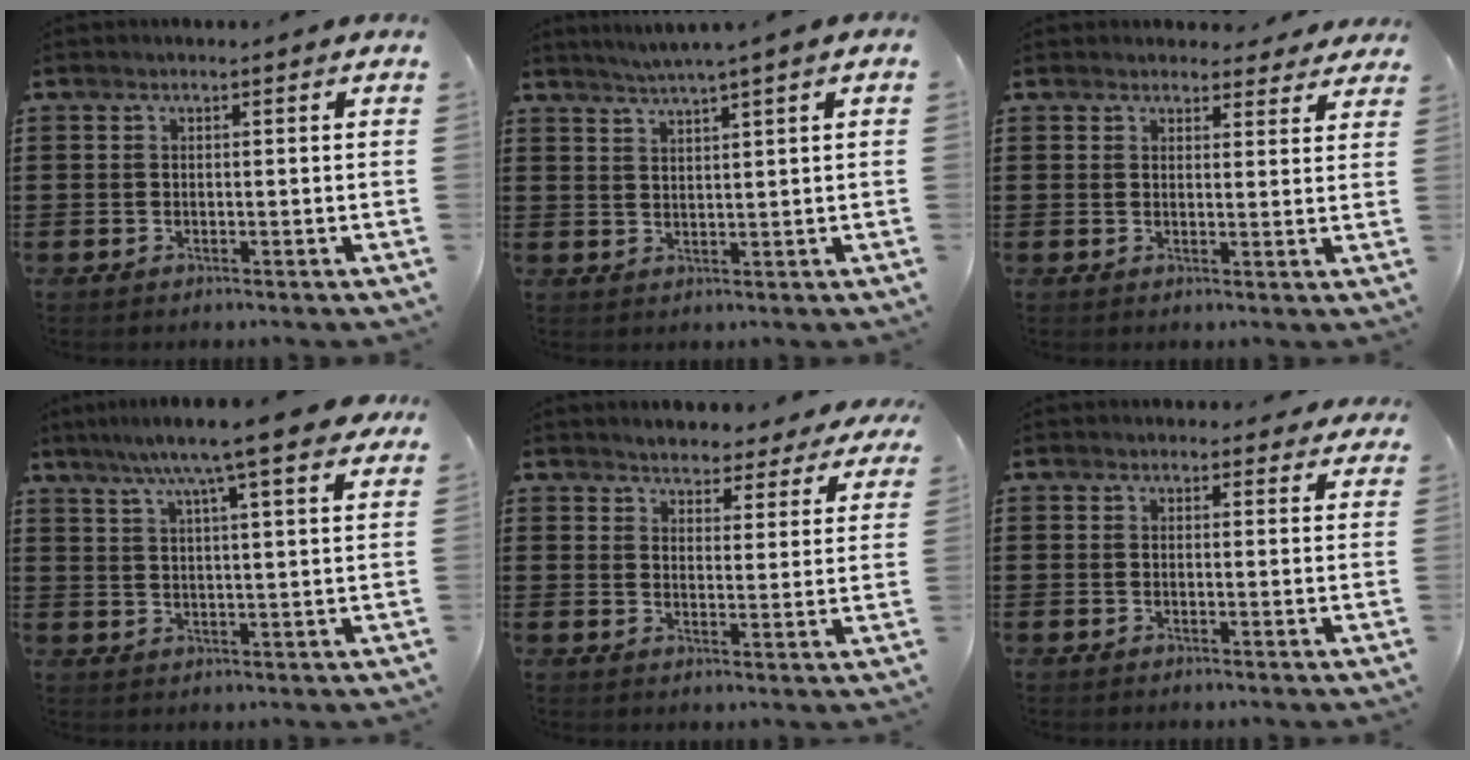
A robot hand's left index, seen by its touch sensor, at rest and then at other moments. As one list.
[{"total": 2.2, "force": [1.7, -0.8, 1.2], "torque": [-0.026, -0.007, 0.030]}, {"total": 3.1, "force": [2.9, 0.9, 0.5], "torque": [-0.003, -0.013, 0.052]}, {"total": 9.5, "force": [7.2, 0.7, 6.1], "torque": [-0.124, -0.021, 0.120]}, {"total": 3.7, "force": [3.6, 0.4, -0.2], "torque": [-0.016, -0.016, 0.064]}, {"total": 1.8, "force": [1.7, 0.6, 0.2], "torque": [0.000, -0.001, 0.030]}]